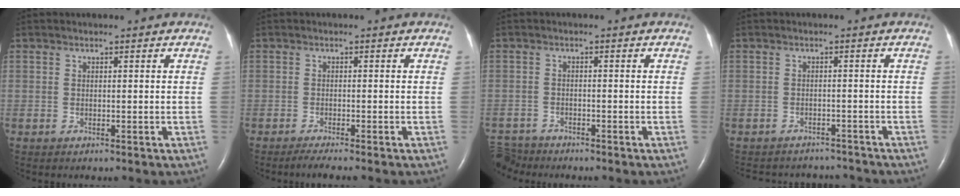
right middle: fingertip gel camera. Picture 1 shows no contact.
{"total": 2.8, "force": [-2.3, -0.4, 1.5], "torque": [-0.030, -0.006, -0.038]}
{"total": 4.9, "force": [-4.7, 1.5, 0.2], "torque": [-0.005, -0.012, -0.089]}
{"total": 9.3, "force": [-8.8, 2.7, 1.1], "torque": [-0.027, 0.014, -0.107]}